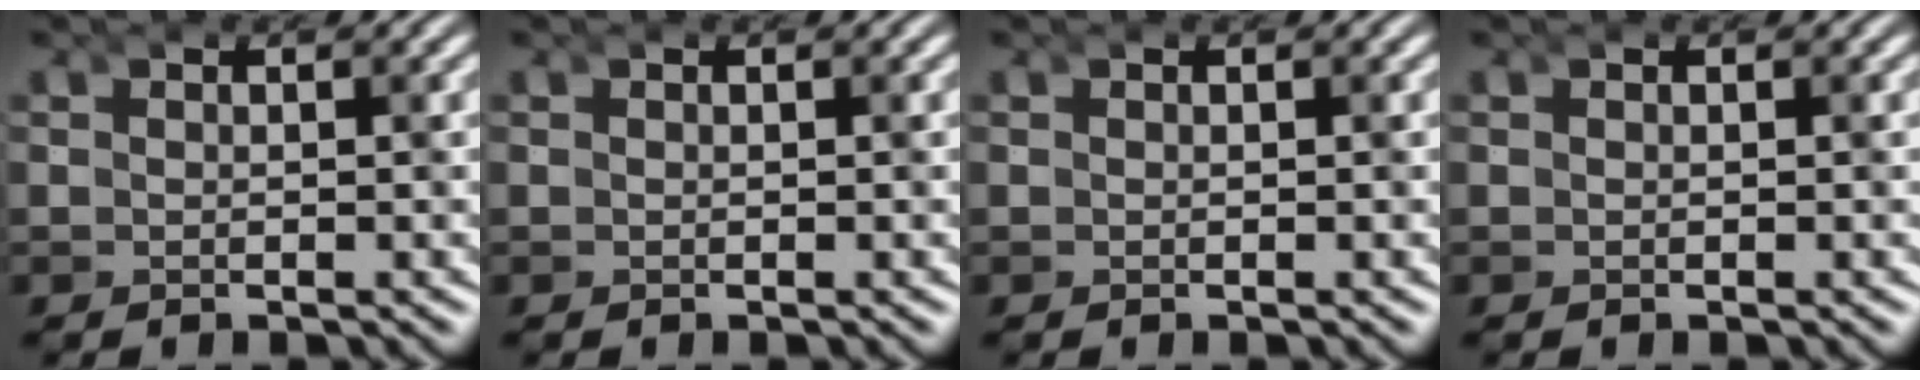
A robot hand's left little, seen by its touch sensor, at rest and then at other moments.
{"total": 0.0}
{"total": 0.0}
{"total": 0.0}